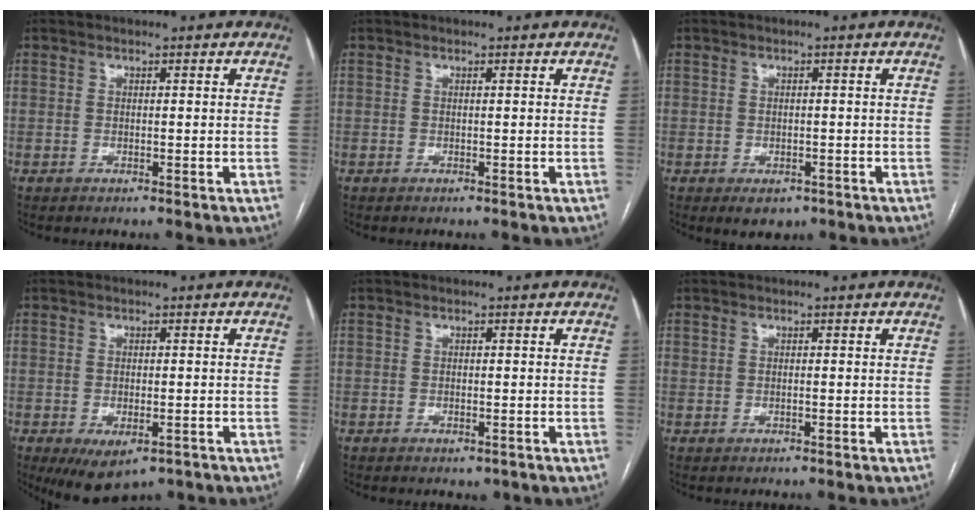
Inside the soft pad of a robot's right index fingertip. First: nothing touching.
{"total": 0.0}
{"total": 3.2, "force": [-1.7, 2.2, 1.5], "torque": [-0.013, 0.000, -0.012]}
{"total": 6.7, "force": [-3.7, 3.4, 4.5], "torque": [-0.071, -0.011, -0.049]}
{"total": 1.2, "force": [-0.6, 0.8, 0.7], "torque": [-0.008, 0.000, 0.000]}
{"total": 0.0}